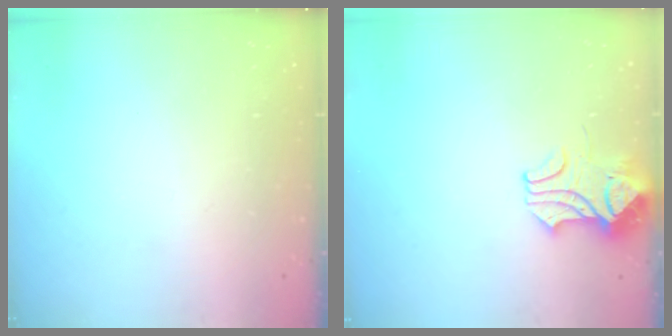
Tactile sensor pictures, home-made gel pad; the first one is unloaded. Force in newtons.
{"total": 2.5, "press": 2.4, "slide": 0.9}